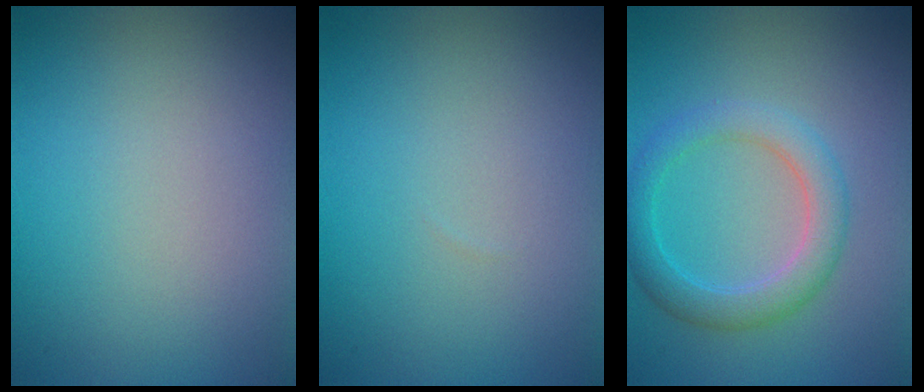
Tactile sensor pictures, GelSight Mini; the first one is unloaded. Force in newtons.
{"total": 0.0}
{"total": 3.6, "press": 3.6, "slide": 0.1}